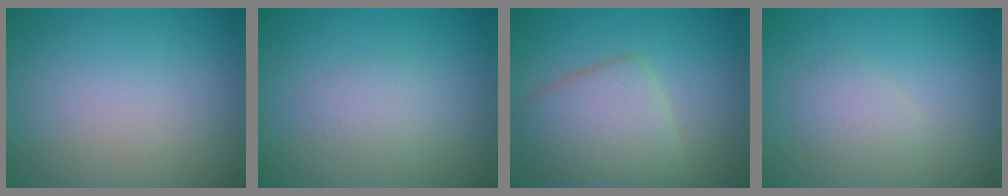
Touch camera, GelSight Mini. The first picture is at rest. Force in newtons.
{"total": 1.6, "press": 1.6, "slide": 0.1}
{"total": 5.7, "press": 5.7, "slide": 0.3}
{"total": 1.6, "press": 1.6, "slide": 0.1}